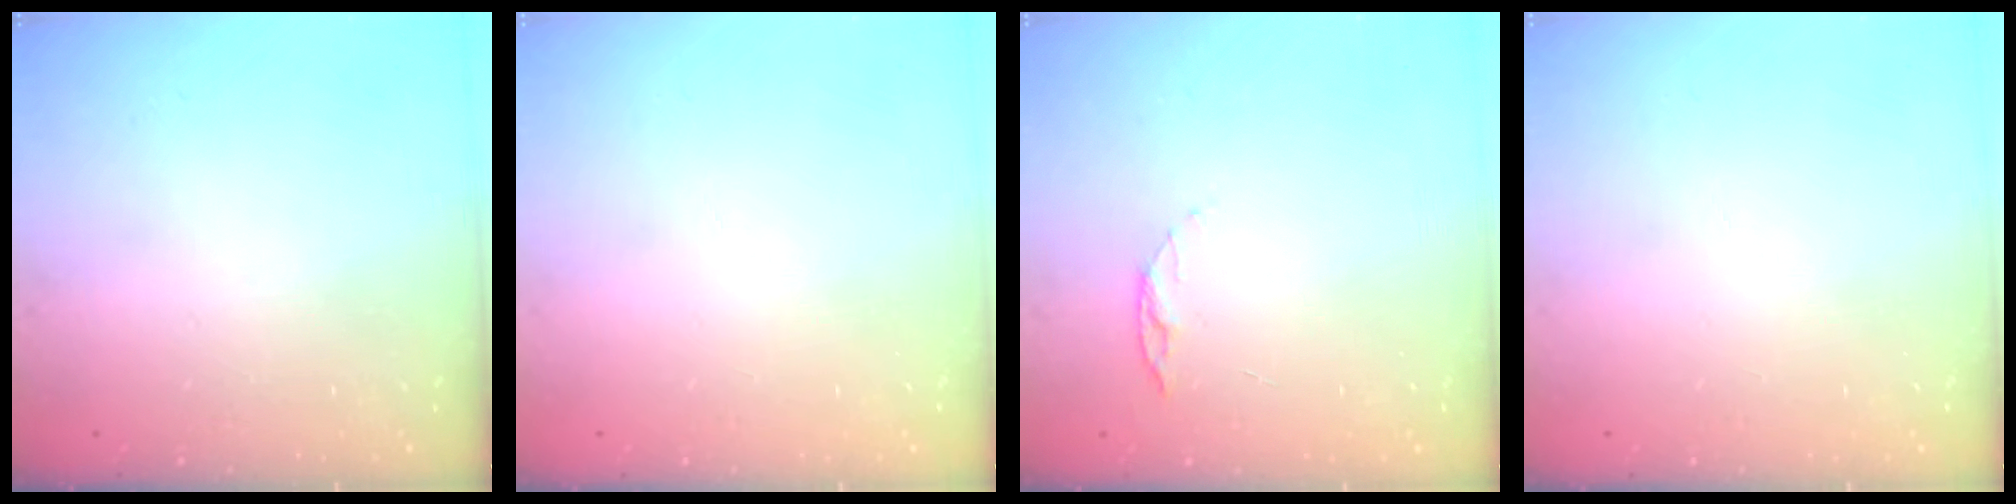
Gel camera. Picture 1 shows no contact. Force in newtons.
{"total": 0.0}
{"total": 4.9, "press": 4.8, "slide": 0.5}
{"total": 0.0}